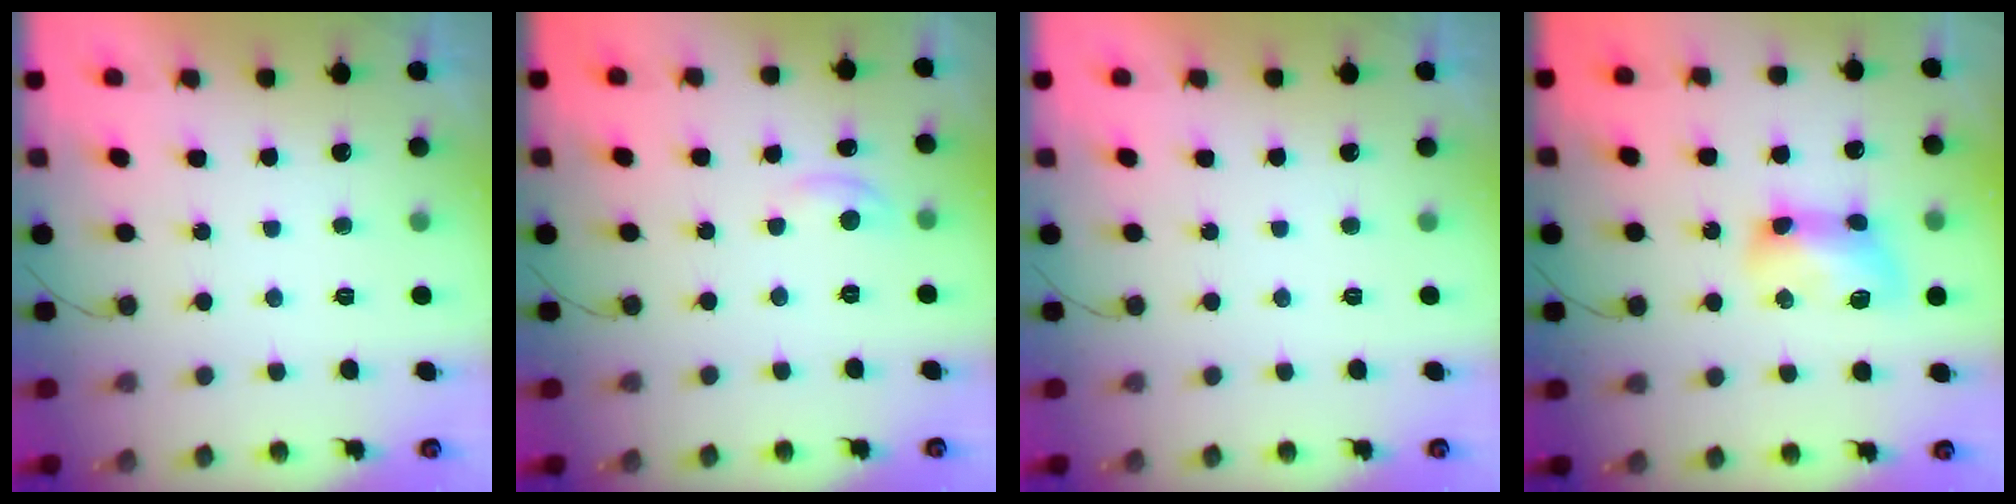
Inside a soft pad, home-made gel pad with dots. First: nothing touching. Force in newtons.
{"total": 3.1, "press": 3.1, "slide": 0.2}
{"total": 0.0}
{"total": 10.5, "press": 10.5, "slide": 0.5}